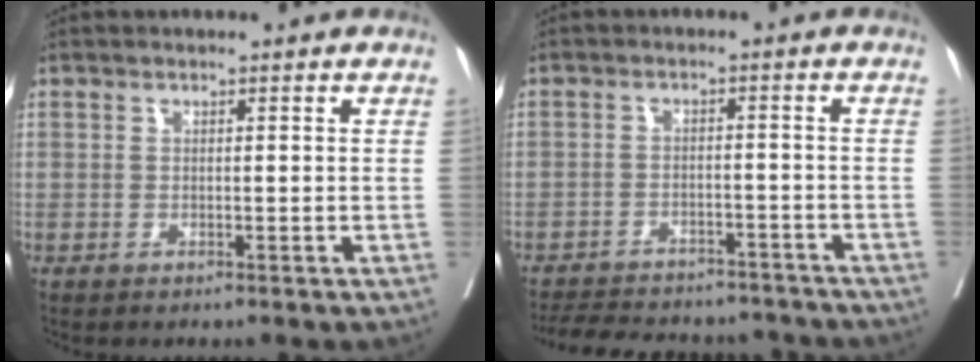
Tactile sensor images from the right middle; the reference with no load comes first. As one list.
[{"total": 16.5, "force": [-14.9, 4.9, 5.0], "torque": [-0.121, 0.000, -0.198]}]